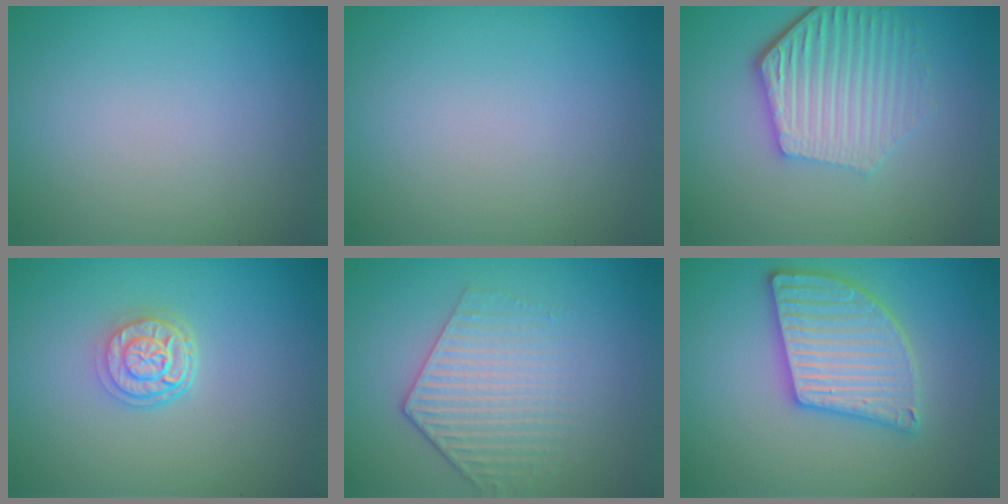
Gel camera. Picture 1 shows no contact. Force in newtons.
{"total": 0.0}
{"total": 6.0, "press": 4.5, "slide": 3.9}
{"total": 3.1, "press": 2.4, "slide": 2.0}
{"total": 4.1, "press": 3.1, "slide": 2.7}
{"total": 5.5, "press": 5.4, "slide": 0.7}